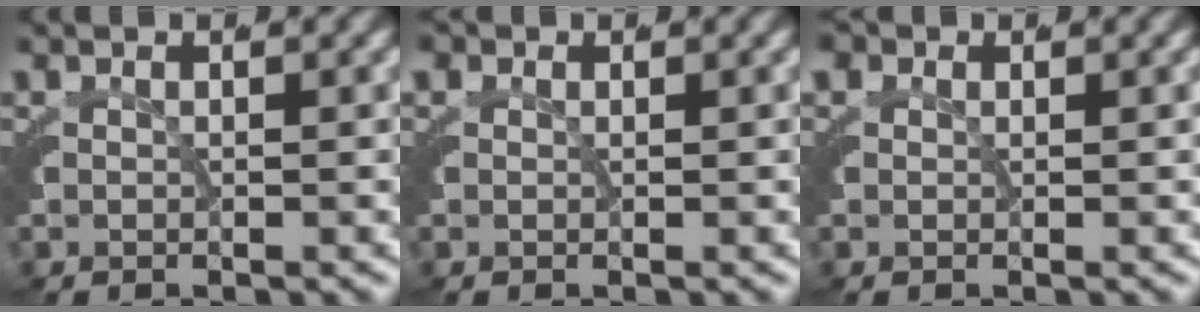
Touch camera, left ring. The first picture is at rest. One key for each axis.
{"total": 1.0, "fx": 0.4, "fy": 0.9, "fz": 0.2, "tx": -0.017, "ty": -0.008, "tz": 0.010}
{"total": 1.4, "fx": 0.5, "fy": 1.2, "fz": 0.4, "tx": -0.022, "ty": -0.007, "tz": 0.010}